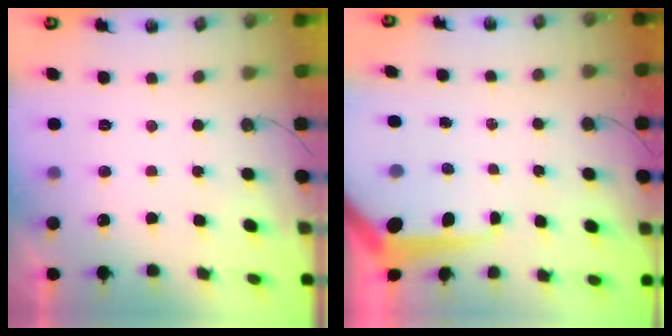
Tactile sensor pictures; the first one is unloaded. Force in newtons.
{"total": 10.1, "press": 10.0, "slide": 1.0}